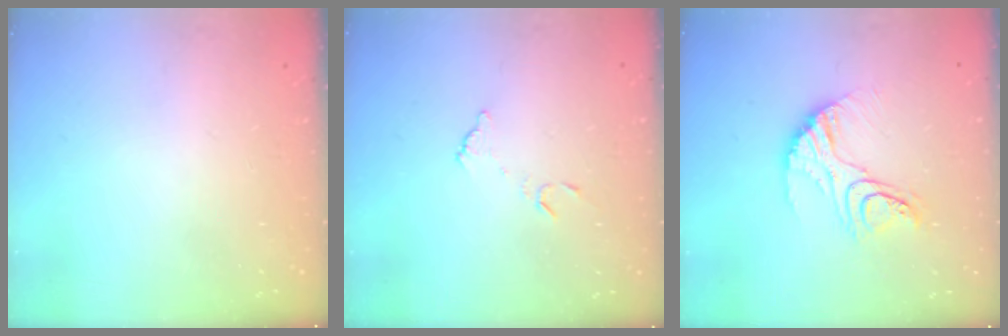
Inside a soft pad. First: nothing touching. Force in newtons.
{"total": 5.4, "press": 5.4, "slide": 0.5}
{"total": 13.7, "press": 13.6, "slide": 1.1}